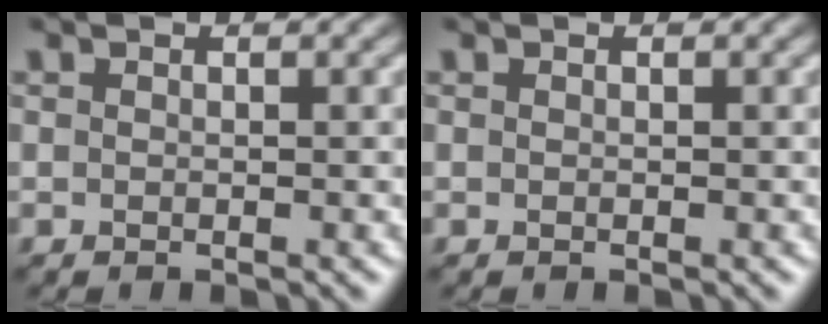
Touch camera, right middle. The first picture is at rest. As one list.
[{"total": 0.0}]